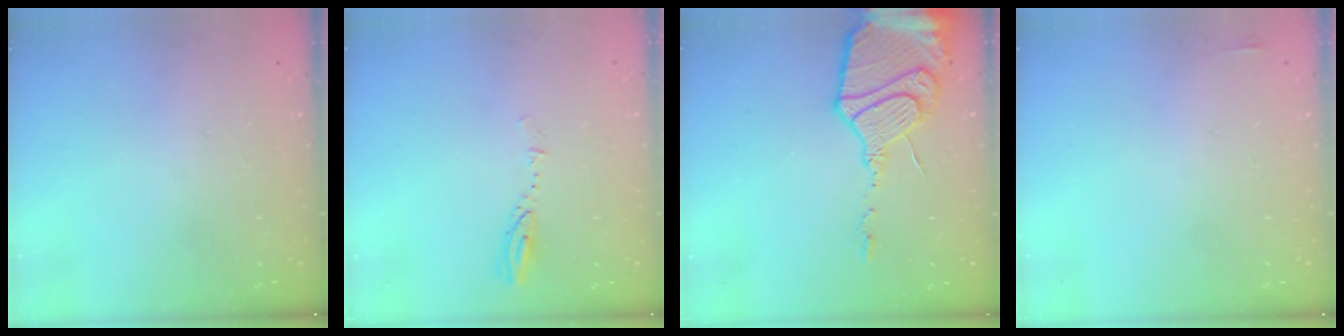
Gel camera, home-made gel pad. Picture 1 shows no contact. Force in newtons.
{"total": 3.1, "press": 3.1, "slide": 0.4}
{"total": 19.2, "press": 19.1, "slide": 1.6}
{"total": 5.8, "press": 1.7, "slide": 5.5}